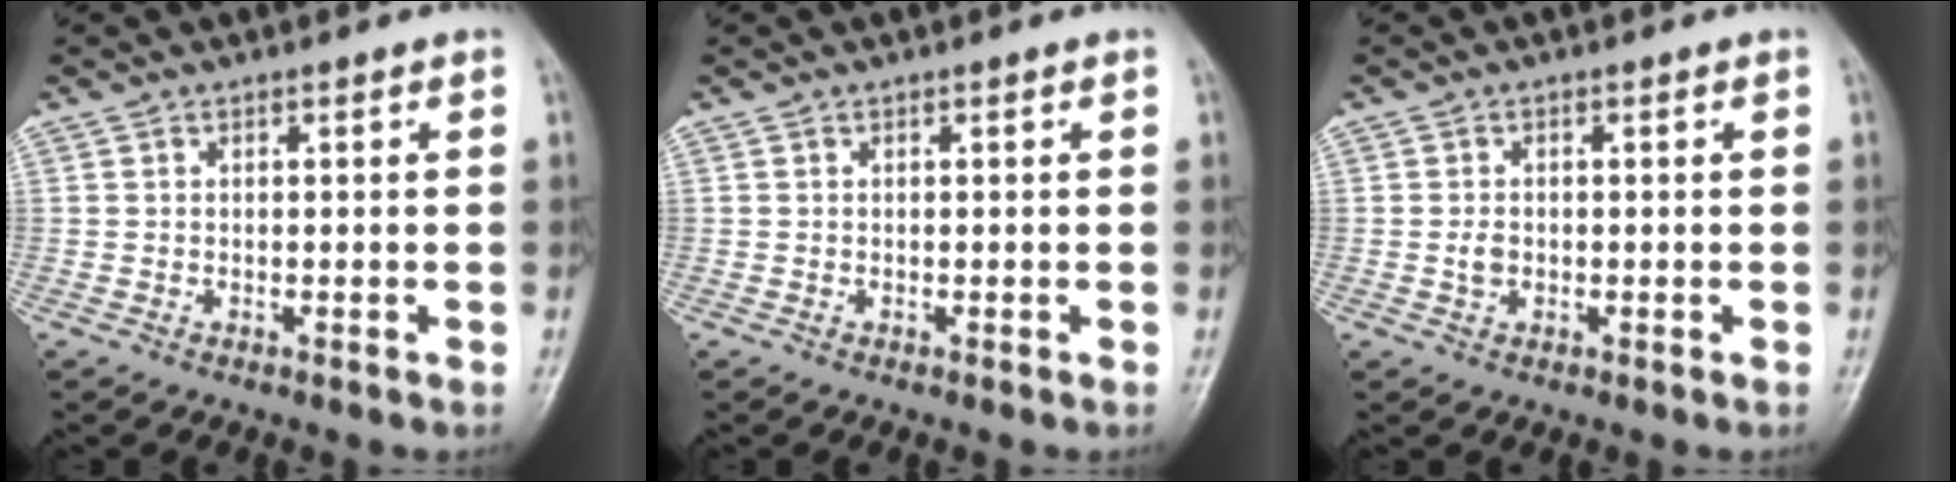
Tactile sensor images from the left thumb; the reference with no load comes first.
{"total": 0.0}
{"total": 2.1, "force": [-0.3, 1.6, 1.3], "torque": [-0.019, 0.002, -0.005]}